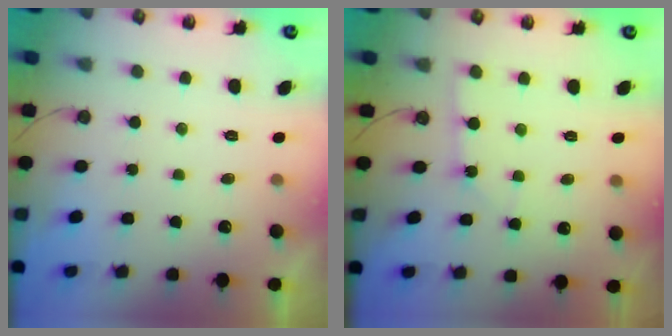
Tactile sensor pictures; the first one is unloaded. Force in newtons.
{"total": 2.4, "press": 2.4, "slide": 0.2}